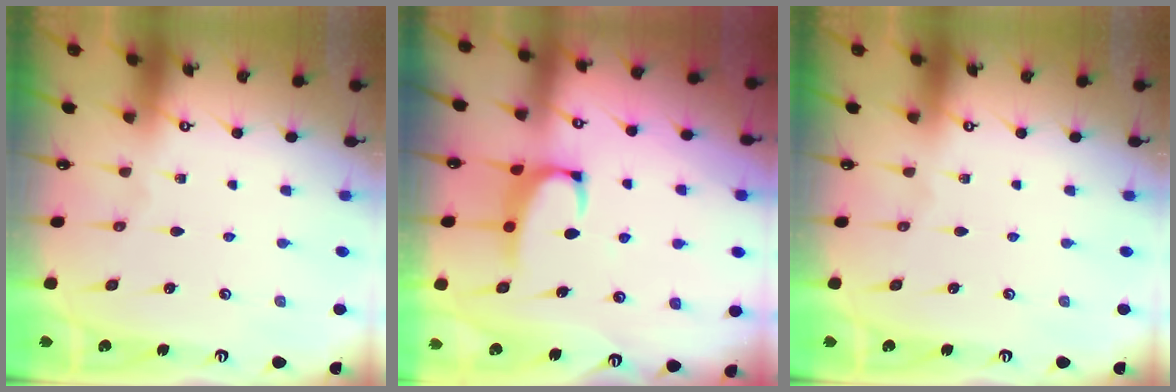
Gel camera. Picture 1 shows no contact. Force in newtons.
{"total": 2.6, "press": 2.5, "slide": 0.7}
{"total": 0.0}